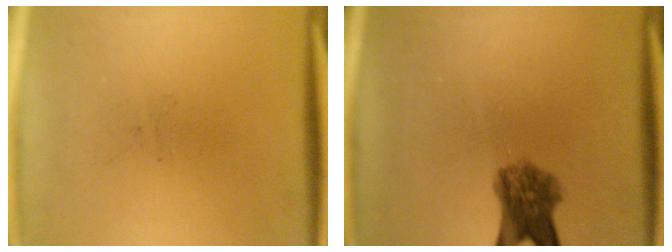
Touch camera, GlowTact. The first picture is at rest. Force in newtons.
{"total": 5.9}